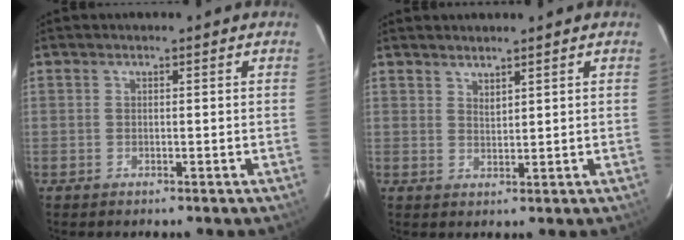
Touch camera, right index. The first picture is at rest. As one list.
[{"total": 2.0, "force": [1.8, 0.3, 0.7], "torque": [-0.010, 0.000, 0.032]}]